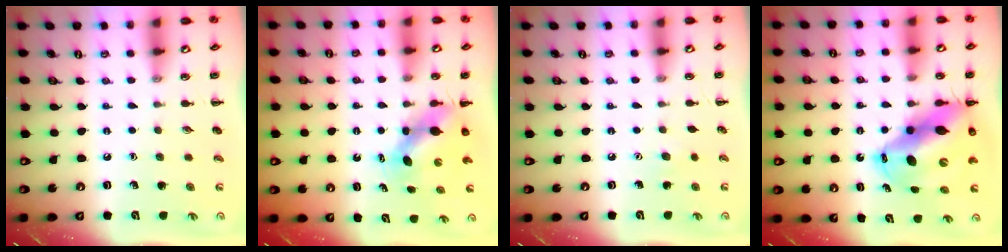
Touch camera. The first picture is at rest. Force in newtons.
{"total": 5.9, "press": 5.8, "slide": 0.8}
{"total": 3.4, "press": 3.3, "slide": 0.8}
{"total": 16.4, "press": 15.7, "slide": 4.8}